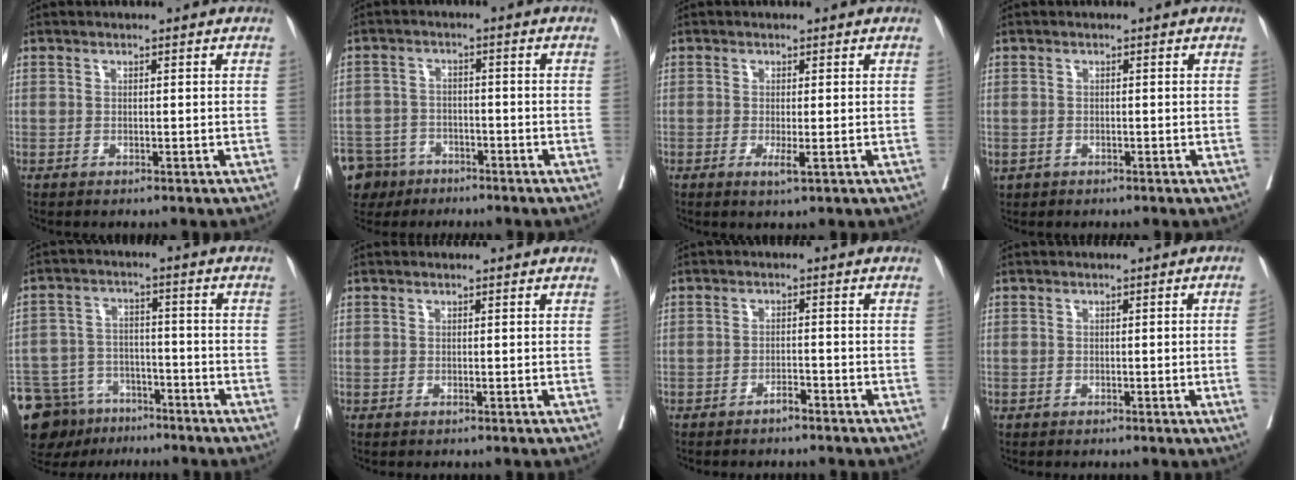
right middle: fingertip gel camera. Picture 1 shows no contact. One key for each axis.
{"total": 10.1, "fx": -6.9, "fy": 7.1, "fz": 2.3, "tx": -0.067, "ty": -0.003, "tz": -0.115}
{"total": 1.9, "fx": -0.6, "fy": 0.1, "fz": 1.8, "tx": -0.028, "ty": -0.006, "tz": -0.010}
{"total": 1.3, "fx": -0.6, "fy": 1.0, "fz": 0.5, "tx": -0.011, "ty": 0.001, "tz": -0.005}
{"total": 13.4, "fx": -10.4, "fy": 7.4, "fz": 4.0, "tx": -0.083, "ty": 0.020, "tz": -0.165}
{"total": 0.0}
{"total": 1.8, "fx": -1.6, "fy": 0.3, "fz": 0.8, "tx": -0.015, "ty": 0.001, "tz": -0.025}
{"total": 2.4, "fx": -0.5, "fy": -0.4, "fz": 2.3, "tx": -0.032, "ty": 0.005, "tz": -0.005}